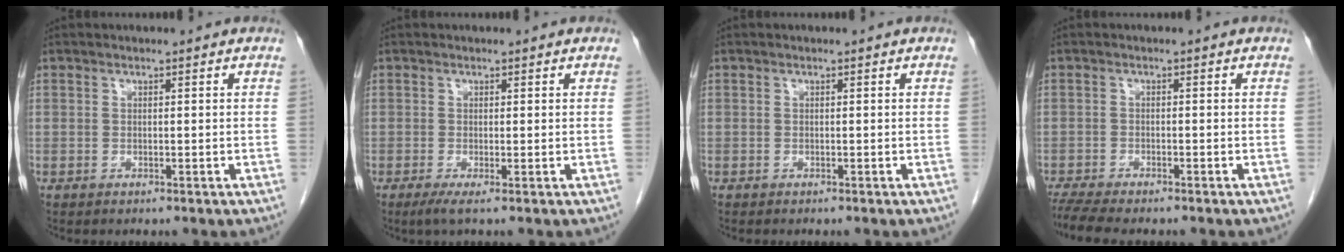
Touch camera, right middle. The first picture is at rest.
{"total": 1.7, "force": [-0.7, 0.0, 1.5], "torque": [-0.029, -0.006, -0.011]}
{"total": 0.5, "force": [-0.5, 0.1, 0.2], "torque": [-0.001, -0.001, -0.007]}
{"total": 6.2, "force": [-5.4, 0.7, 3.0], "torque": [-0.053, -0.012, -0.089]}